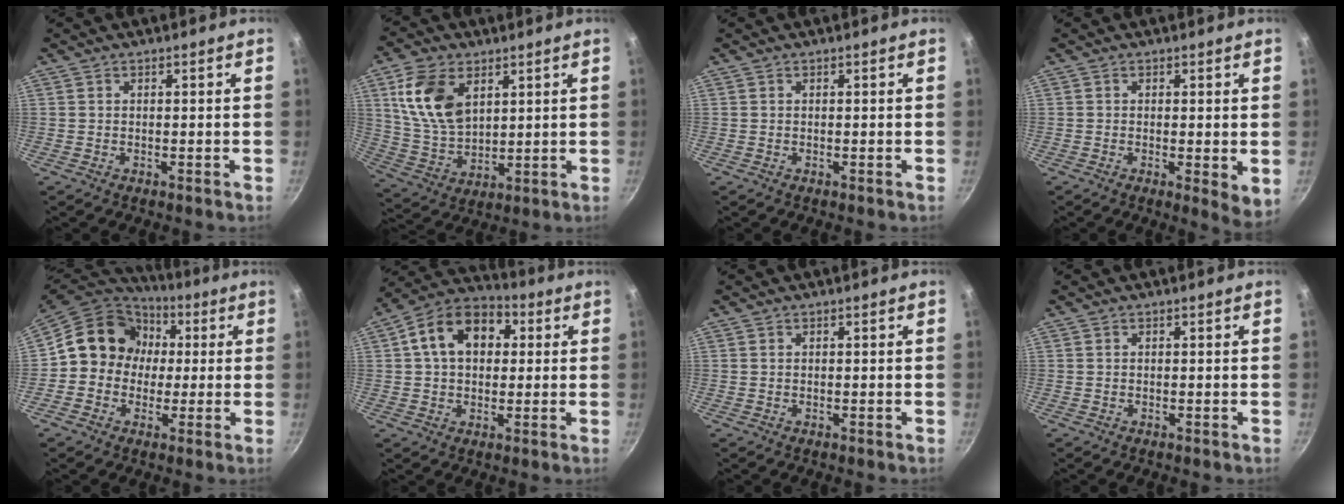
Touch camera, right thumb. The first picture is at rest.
{"total": 13.5, "force": [5.0, 8.5, 9.2], "torque": [-0.162, -0.025, 0.107]}
{"total": 0.0}
{"total": 4.9, "force": [-0.2, 1.5, 4.6], "torque": [-0.061, -0.018, -0.004]}
{"total": 13.4, "force": [1.3, 12.0, 5.8], "torque": [-0.056, 0.032, 0.001]}
{"total": 14.1, "force": [3.1, 10.0, 9.5], "torque": [-0.127, 0.025, 0.030]}
{"total": 0.0}
{"total": 0.0}